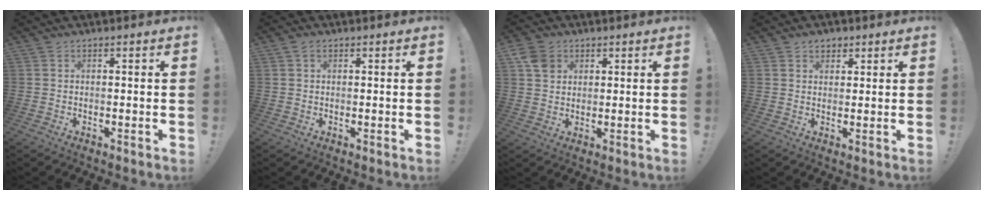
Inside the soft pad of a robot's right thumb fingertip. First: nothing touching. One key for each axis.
{"total": 1.5, "fx": 0.8, "fy": 1.0, "fz": 0.8, "tx": -0.010, "ty": 0.002, "tz": 0.012}
{"total": 6.0, "fx": 2.6, "fy": 4.6, "fz": 2.7, "tx": -0.036, "ty": -0.003, "tz": 0.052}
{"total": 2.7, "fx": 1.7, "fy": 2.0, "fz": 0.8, "tx": 0.001, "ty": -0.009, "tz": 0.028}